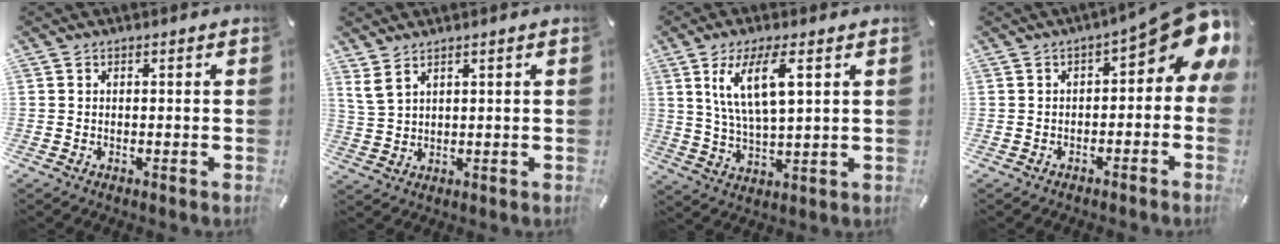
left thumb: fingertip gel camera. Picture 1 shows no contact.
{"total": 4.0, "force": [2.7, 2.0, 2.2], "torque": [-0.055, -0.007, 0.051]}
{"total": 11.2, "force": [4.9, 3.4, 9.5], "torque": [-0.206, 0.001, 0.082]}
{"total": 12.1, "force": [4.5, 4.7, 10.2], "torque": [-0.124, -0.036, 0.072]}